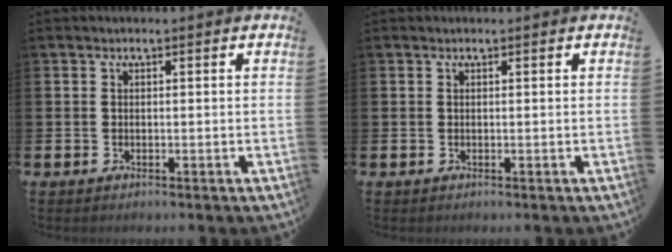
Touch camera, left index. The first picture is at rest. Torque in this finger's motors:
{"motor_torque": [0.12, -0.26, 0.01, 0.04]}